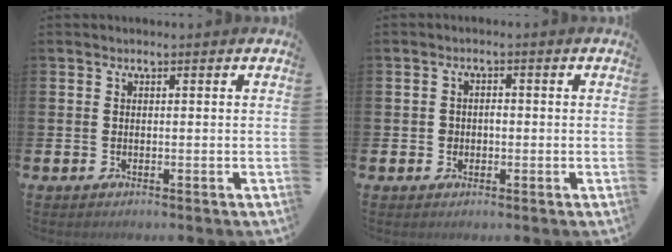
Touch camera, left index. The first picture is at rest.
{"total": 1.5, "force": [-0.2, 1.3, 0.8], "torque": [-0.005, 0.003, -0.010]}